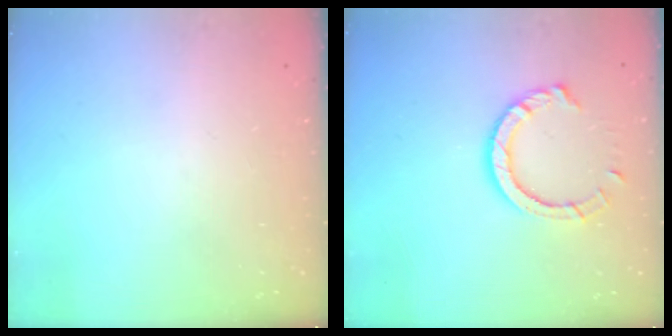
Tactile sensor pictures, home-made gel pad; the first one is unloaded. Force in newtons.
{"total": 8.8, "press": 8.7, "slide": 1.0}